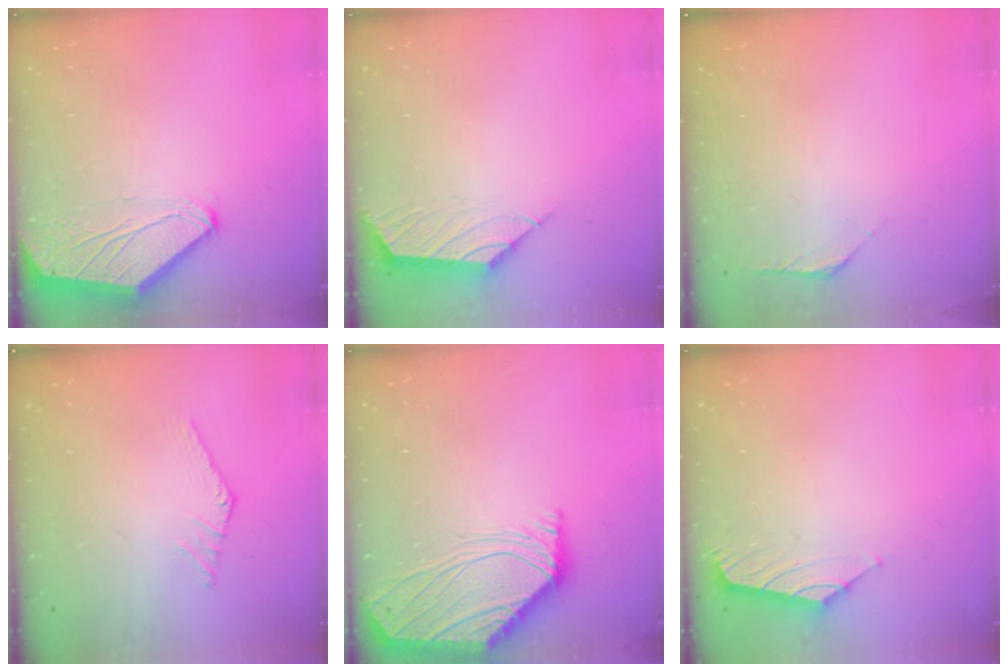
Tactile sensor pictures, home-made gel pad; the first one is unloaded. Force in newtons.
{"total": 2.4, "press": 2.3, "slide": 0.6}
{"total": 1.1, "press": 1.0, "slide": 0.5}
{"total": 0.0}
{"total": 0.5, "press": 0.4, "slide": 0.3}
{"total": 0.7, "press": 0.6, "slide": 0.2}